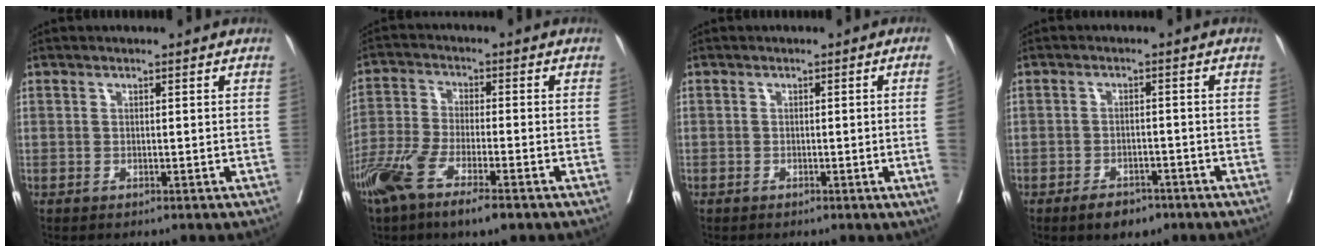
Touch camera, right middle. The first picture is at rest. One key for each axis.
{"total": 10.1, "fx": -6.4, "fy": 2.1, "fz": 7.5, "tx": -0.153, "ty": -0.020, "tz": -0.118}
{"total": 3.1, "fx": -0.4, "fy": -1.3, "fz": 2.8, "tx": -0.034, "ty": -0.003, "tz": -0.005}
{"total": 4.3, "fx": -3.1, "fy": 2.2, "fz": 2.2, "tx": -0.034, "ty": 0.001, "tz": -0.042}